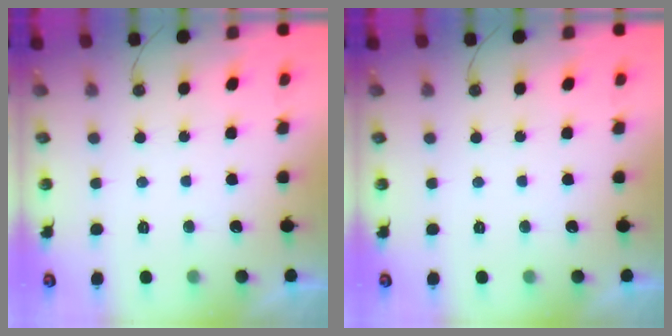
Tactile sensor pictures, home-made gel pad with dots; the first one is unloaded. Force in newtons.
{"total": 0.0}